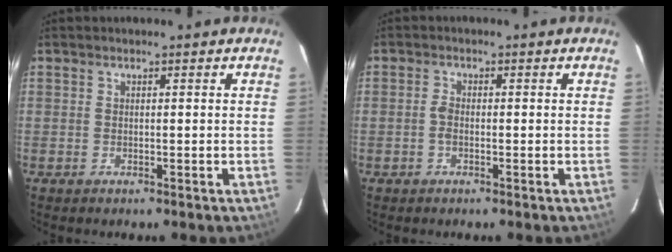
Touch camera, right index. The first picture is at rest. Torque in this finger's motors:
{"motor_torque": [0.61, -0.13, 0.27, 0.08]}